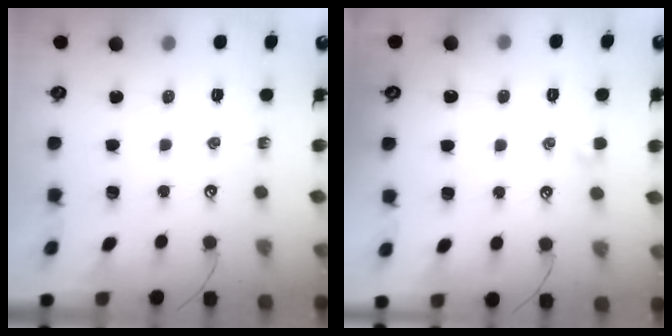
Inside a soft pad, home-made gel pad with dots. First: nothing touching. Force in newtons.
{"total": 0.0}